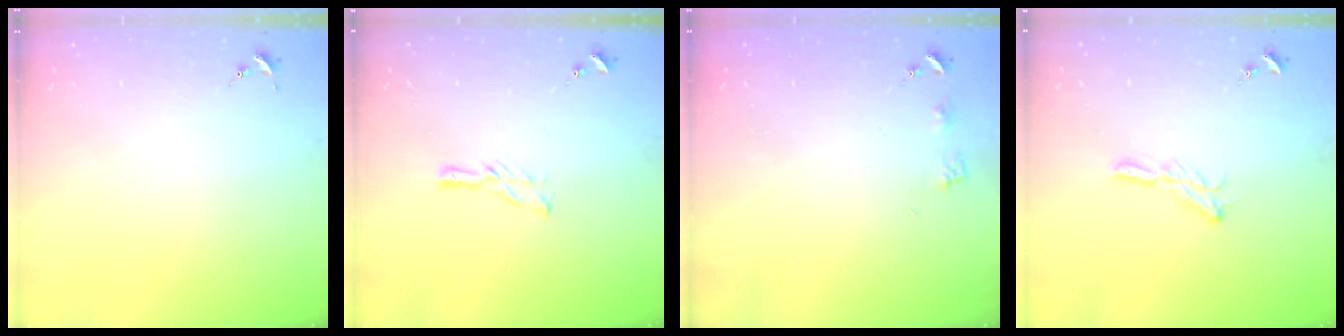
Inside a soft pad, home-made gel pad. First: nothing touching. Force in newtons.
{"total": 6.2, "press": 6.2, "slide": 0.5}
{"total": 3.9, "press": 3.9, "slide": 0.4}
{"total": 6.4, "press": 6.4, "slide": 0.4}